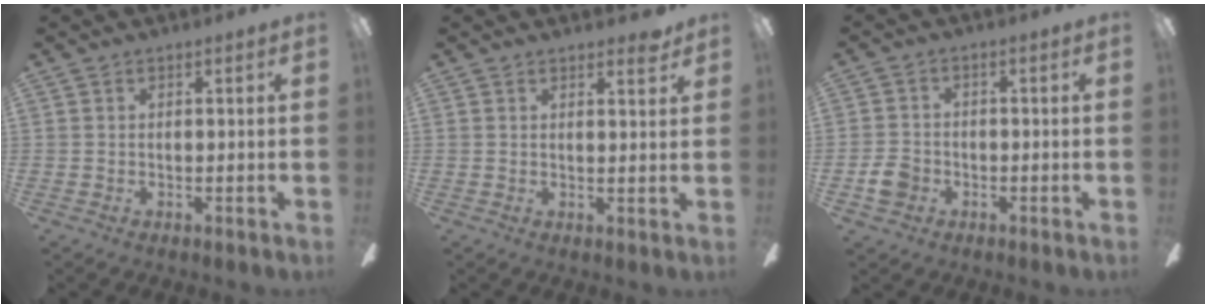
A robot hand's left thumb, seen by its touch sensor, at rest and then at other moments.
{"total": 2.6, "force": [2.2, 0.6, 1.3], "torque": [-0.004, -0.012, 0.033]}
{"total": 5.0, "force": [-2.0, 4.0, 2.3], "torque": [-0.047, 0.005, -0.039]}